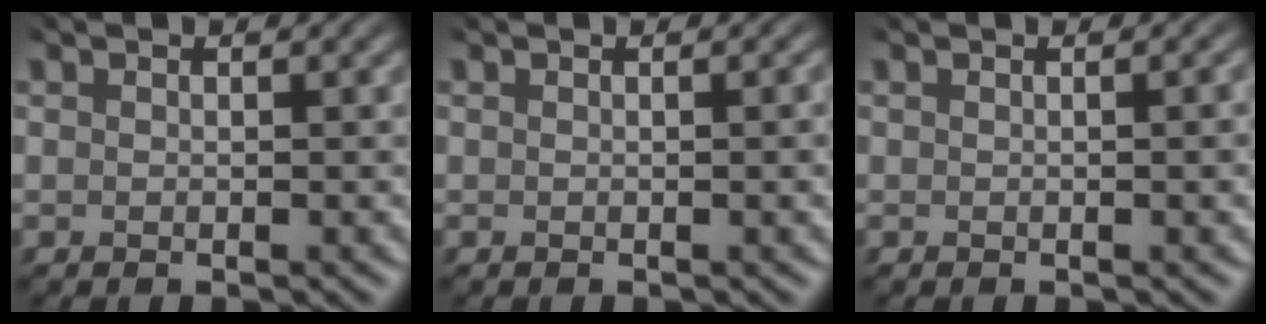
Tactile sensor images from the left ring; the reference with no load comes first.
{"total": 2.4, "force": [0.4, 1.0, 2.2], "torque": [-0.015, 0.007, -0.002]}
{"total": 3.2, "force": [0.5, 1.4, 2.8], "torque": [-0.019, 0.012, -0.005]}